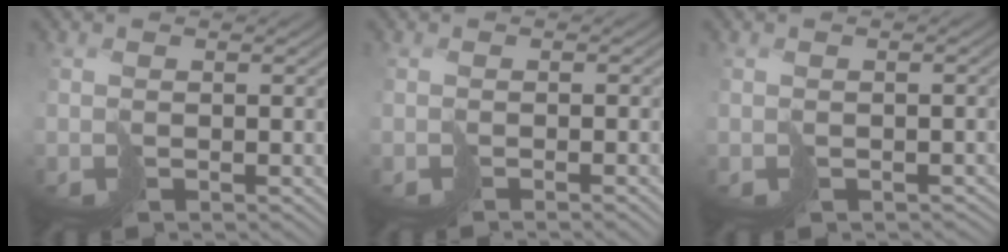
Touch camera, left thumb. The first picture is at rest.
{"total": 1.7, "force": [-1.3, -0.4, 1.0], "torque": [-0.009, 0.002, -0.020]}
{"total": 2.1, "force": [-1.2, 1.3, 1.2], "torque": [-0.012, -0.007, -0.015]}